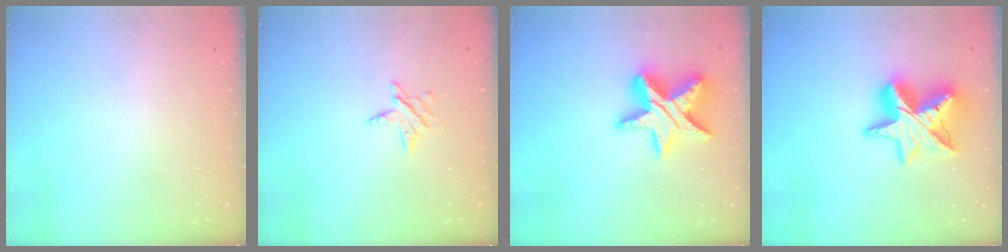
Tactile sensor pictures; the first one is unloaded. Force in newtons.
{"total": 4.7, "press": 4.7, "slide": 0.6}
{"total": 17.0, "press": 17.0, "slide": 1.2}
{"total": 15.1, "press": 15.1, "slide": 1.1}